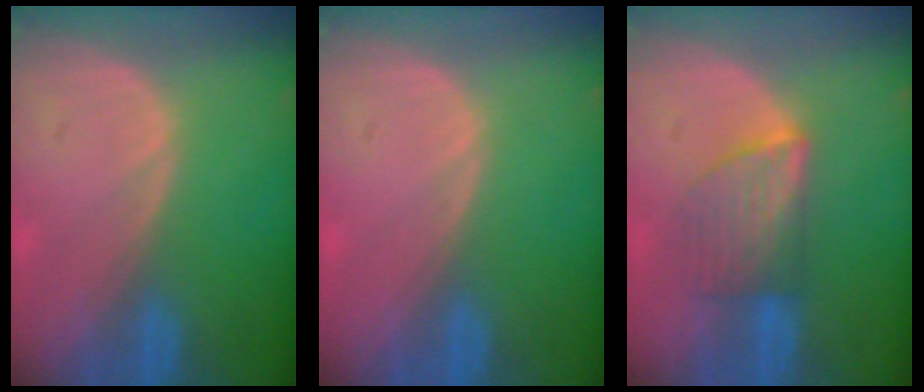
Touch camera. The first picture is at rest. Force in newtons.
{"total": 0.0}
{"total": 6.0, "press": 6.0, "slide": 1.0}